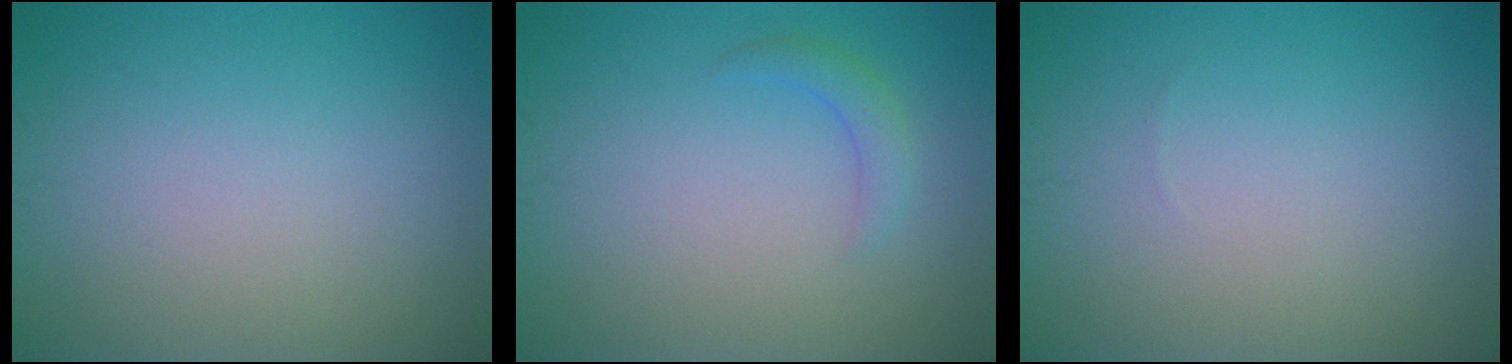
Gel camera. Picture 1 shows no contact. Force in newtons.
{"total": 1.6, "press": 1.6, "slide": 0.0}
{"total": 0.0}